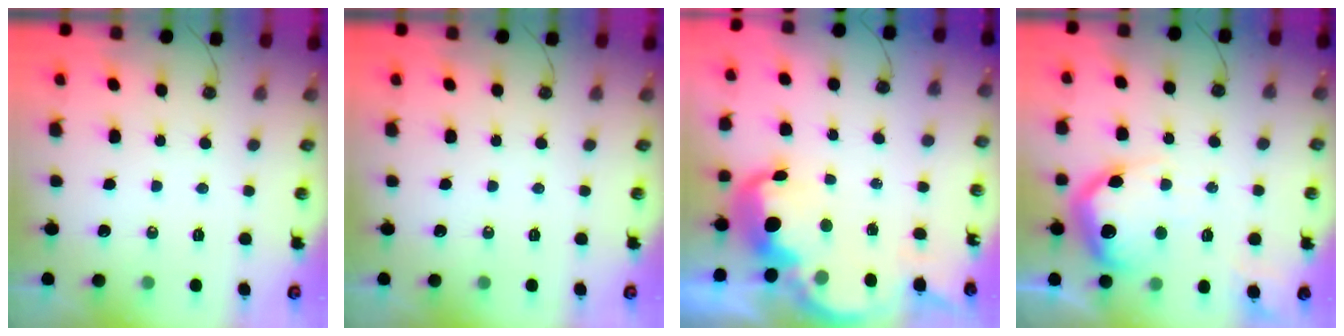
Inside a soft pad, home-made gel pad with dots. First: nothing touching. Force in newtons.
{"total": 0.0}
{"total": 8.2, "press": 8.2, "slide": 0.5}
{"total": 20.6, "press": 20.6, "slide": 1.4}